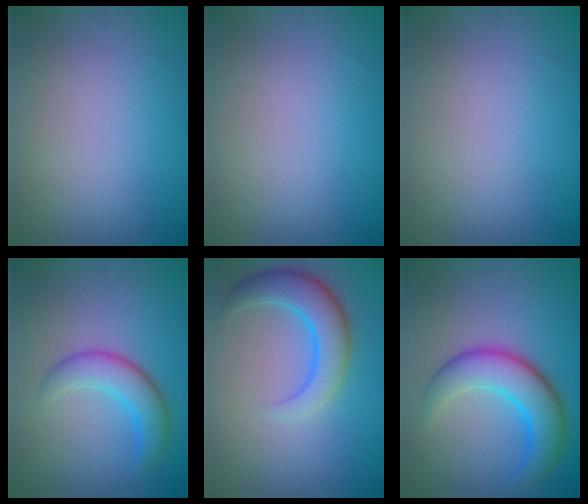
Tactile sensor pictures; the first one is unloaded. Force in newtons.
{"total": 0.0}
{"total": 0.0}
{"total": 3.6, "press": 3.6, "slide": 0.1}
{"total": 4.6, "press": 4.6, "slide": 0.3}
{"total": 5.7, "press": 5.7, "slide": 0.0}